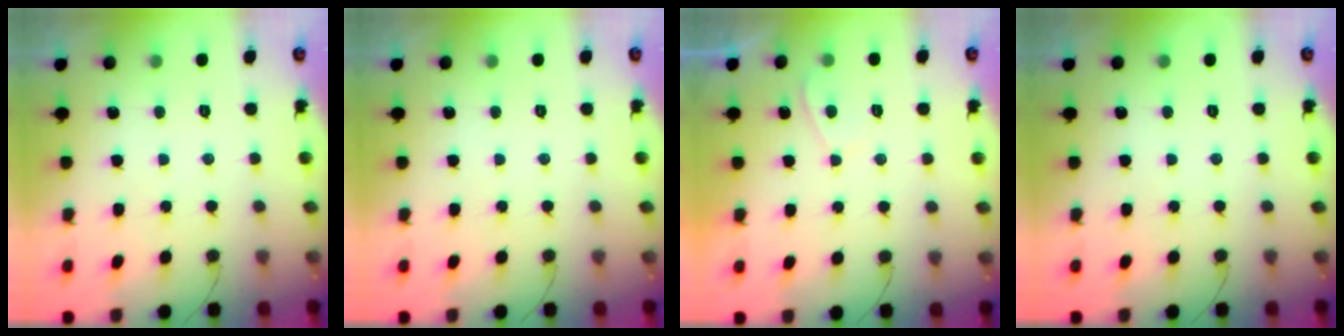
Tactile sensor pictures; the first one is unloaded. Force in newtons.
{"total": 0.0}
{"total": 0.7, "press": 0.5, "slide": 0.4}
{"total": 0.0}